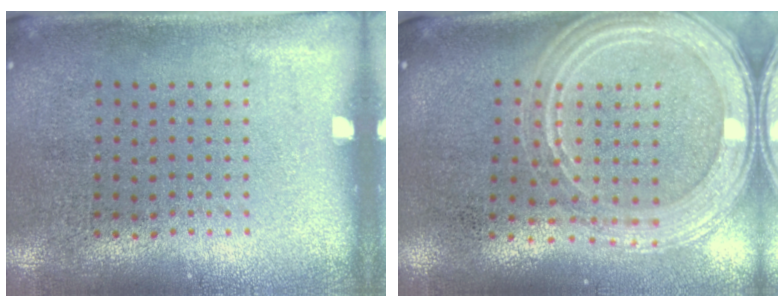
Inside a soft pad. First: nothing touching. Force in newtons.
{"total": 2.2, "press": 2.0, "slide": 0.8}